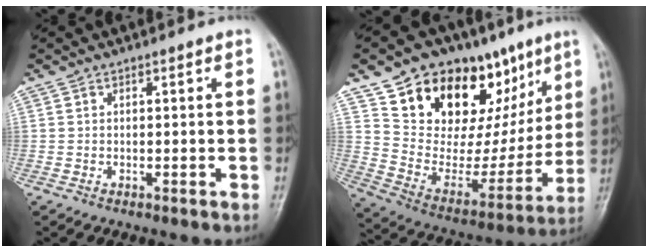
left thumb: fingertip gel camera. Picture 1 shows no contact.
{"total": 27.2, "force": [14.3, 15.7, 16.9], "torque": [-0.195, -0.022, 0.245]}